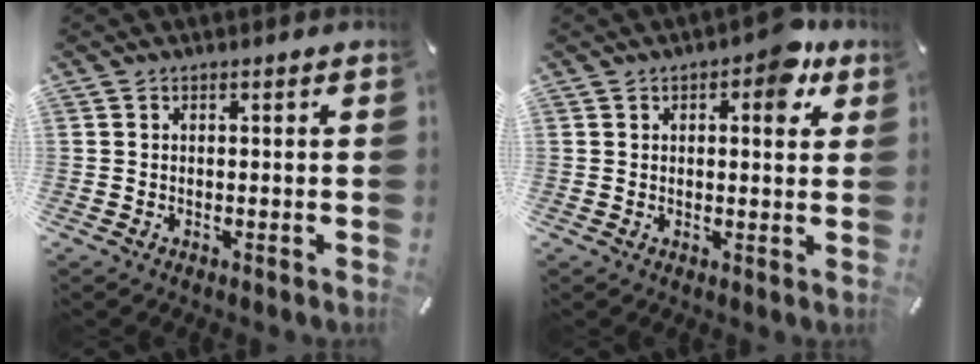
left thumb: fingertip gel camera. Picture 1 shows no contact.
{"total": 7.6, "force": [3.4, 3.8, 5.6], "torque": [-0.055, -0.016, 0.048]}